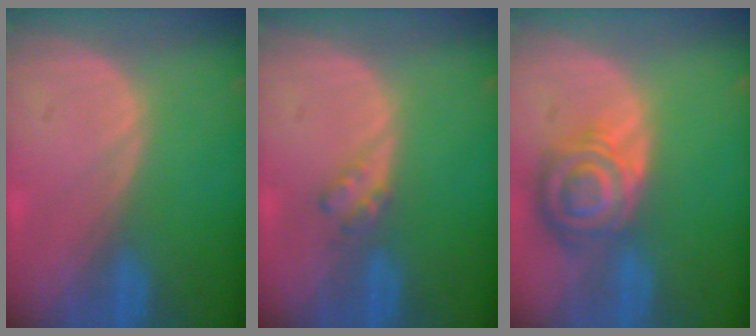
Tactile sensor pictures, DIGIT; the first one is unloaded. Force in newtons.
{"total": 2.3, "press": 2.2, "slide": 0.3}
{"total": 8.3, "press": 7.2, "slide": 4.0}